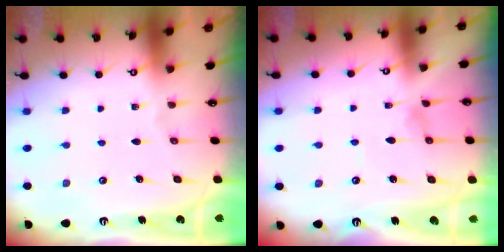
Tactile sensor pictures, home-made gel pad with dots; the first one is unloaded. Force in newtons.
{"total": 0.9, "press": 0.9, "slide": 0.3}